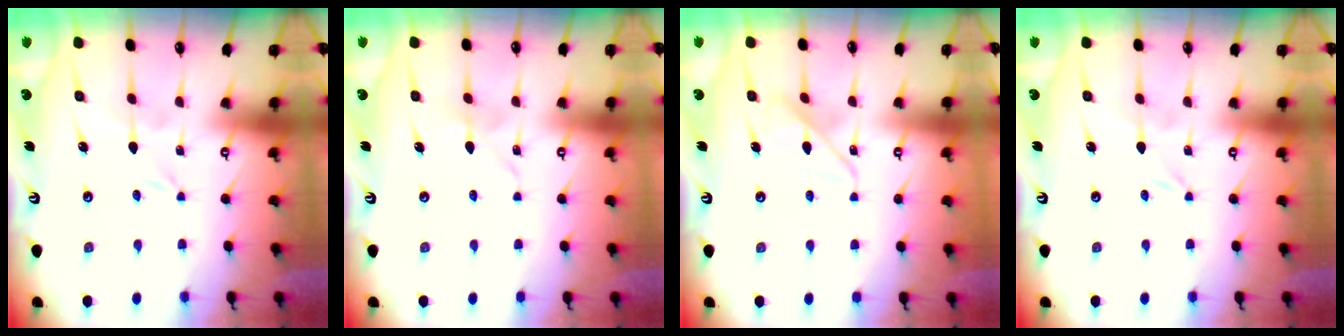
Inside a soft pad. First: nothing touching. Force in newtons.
{"total": 3.3, "press": 3.3, "slide": 0.2}
{"total": 9.7, "press": 9.7, "slide": 0.7}
{"total": 0.0}